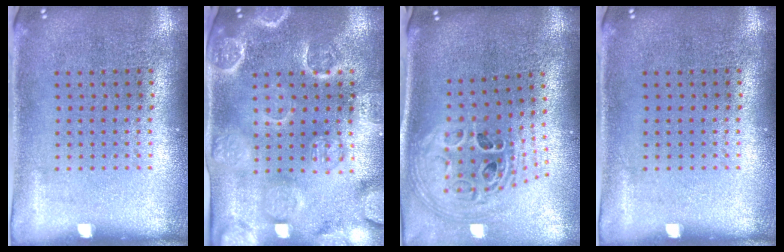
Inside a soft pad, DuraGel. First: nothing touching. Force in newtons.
{"total": 3.9, "press": 3.7, "slide": 1.3}
{"total": 2.0, "press": 1.6, "slide": 1.2}
{"total": 0.0}